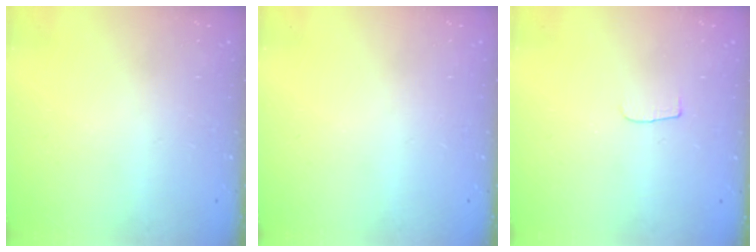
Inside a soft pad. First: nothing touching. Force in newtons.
{"total": 0.0}
{"total": 3.0, "press": 3.0, "slide": 0.3}